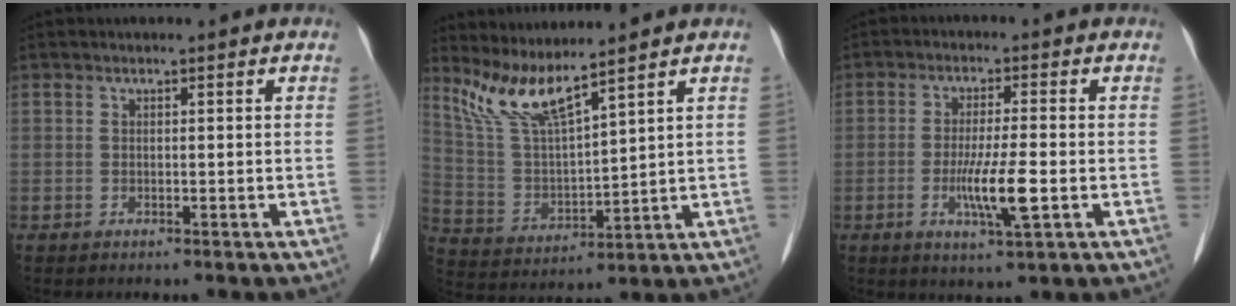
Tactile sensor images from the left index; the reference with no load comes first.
{"total": 8.1, "force": [6.9, 0.1, 4.1], "torque": [-0.099, -0.010, 0.150]}
{"total": 6.8, "force": [-1.9, 0.4, 6.5], "torque": [-0.126, -0.013, -0.035]}